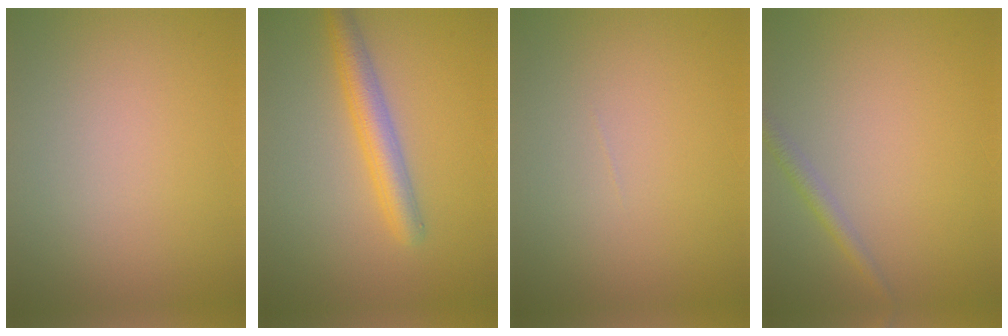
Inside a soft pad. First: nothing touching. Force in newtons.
{"total": 3.3, "press": 3.3, "slide": 0.1}
{"total": 0.0}
{"total": 1.5, "press": 1.5, "slide": 0.0}